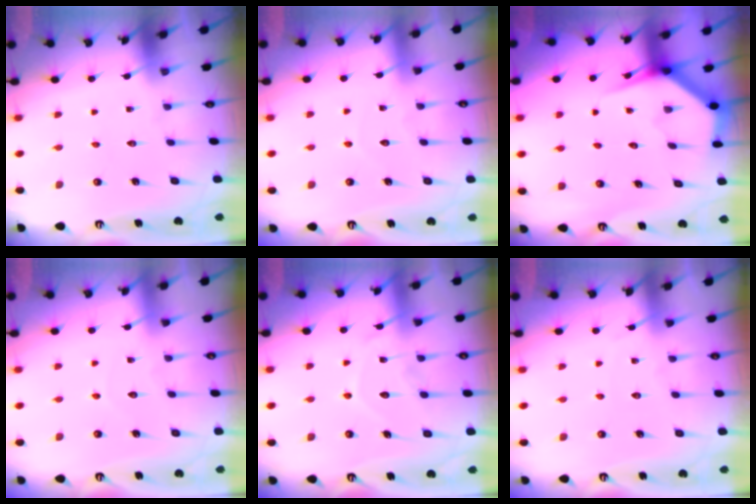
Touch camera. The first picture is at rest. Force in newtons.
{"total": 3.0, "press": 2.9, "slide": 0.3}
{"total": 4.1, "press": 4.1, "slide": 0.3}
{"total": 3.0, "press": 2.9, "slide": 0.3}
{"total": 10.7, "press": 10.6, "slide": 0.9}
{"total": 3.8, "press": 3.8, "slide": 0.6}